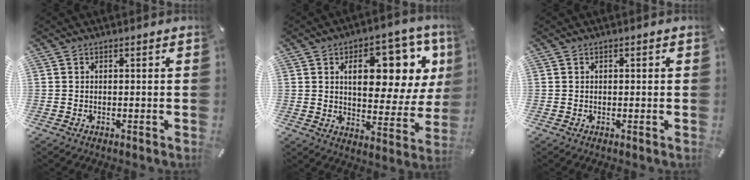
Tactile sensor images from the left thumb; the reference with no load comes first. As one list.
[{"total": 16.8, "force": [7.3, 9.2, 11.9], "torque": [-0.152, -0.043, 0.115]}, {"total": 0.5, "force": [-0.1, 0.4, 0.4], "torque": [-0.006, 0.001, -0.002]}]